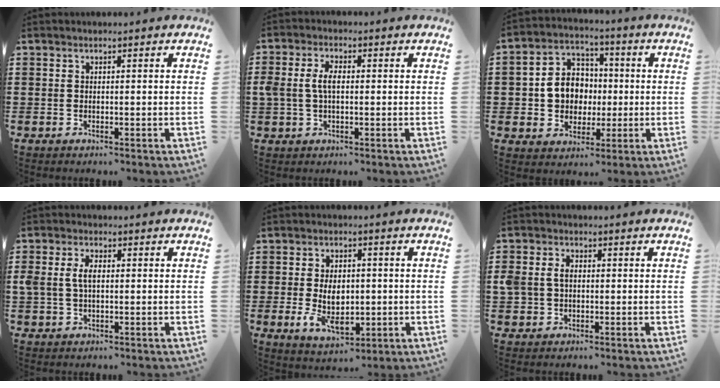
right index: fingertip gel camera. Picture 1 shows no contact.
{"total": 4.3, "force": [0.2, 2.2, 3.6], "torque": [-0.088, 0.003, -0.002]}
{"total": 7.3, "force": [-0.3, 6.7, 2.8], "torque": [-0.070, 0.019, -0.004]}
{"total": 3.6, "force": [0.4, 2.0, 3.0], "torque": [-0.078, 0.003, 0.002]}
{"total": 6.9, "force": [-0.7, 4.3, 5.4], "torque": [-0.098, -0.003, -0.017]}
{"total": 3.2, "force": [0.2, 2.5, 1.9], "torque": [-0.052, 0.008, -0.001]}